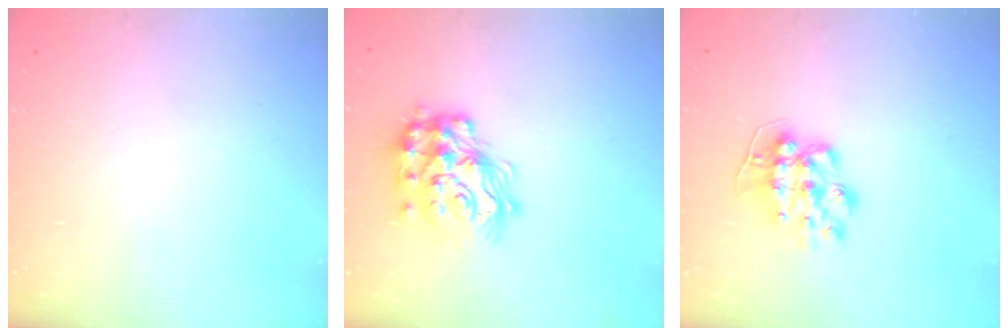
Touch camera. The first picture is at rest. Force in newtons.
{"total": 20.3, "press": 20.3, "slide": 1.4}
{"total": 9.2, "press": 9.1, "slide": 1.1}